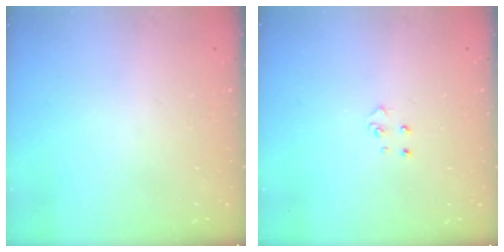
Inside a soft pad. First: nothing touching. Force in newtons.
{"total": 3.6, "press": 3.5, "slide": 0.3}